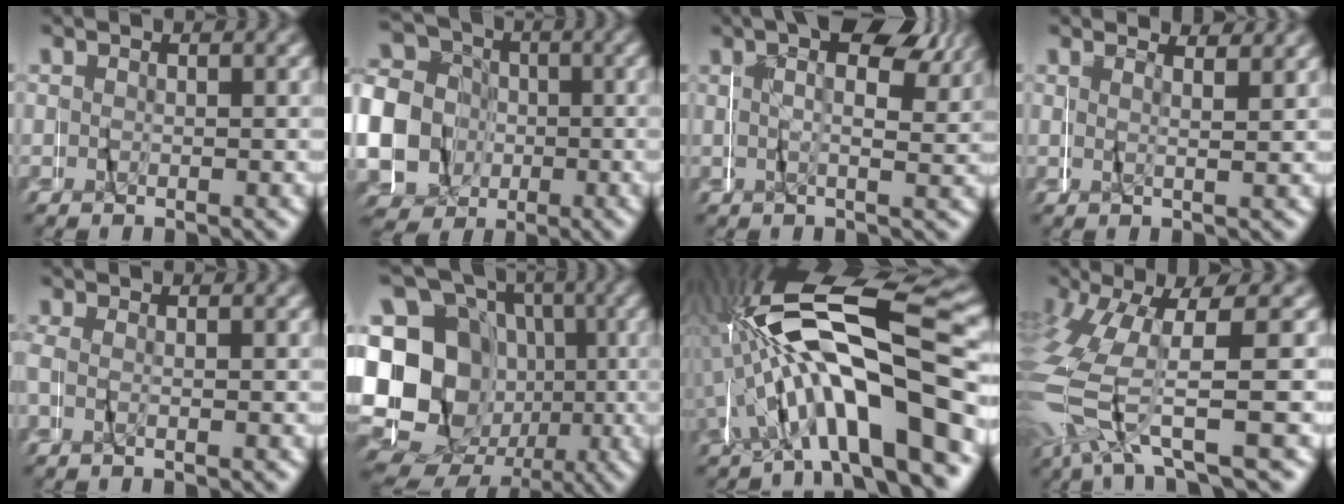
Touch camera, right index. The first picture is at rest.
{"total": 16.0, "force": [-1.4, 15.0, 5.5], "torque": [-0.145, -0.041, -0.031]}
{"total": 5.8, "force": [3.1, 1.7, 4.5], "torque": [-0.057, 0.022, 0.035]}
{"total": 1.6, "force": [1.0, -1.1, 0.6], "torque": [-0.021, 0.003, 0.017]}
{"total": 1.1, "force": [-1.0, 0.0, 0.5], "torque": [-0.019, 0.002, -0.019]}
{"total": 17.5, "force": [-1.7, 15.2, 8.7], "torque": [-0.179, -0.045, -0.028]}
{"total": 12.4, "force": [-0.1, 4.9, 11.4], "torque": [-0.219, 0.007, 0.003]}
{"total": 7.2, "force": [-1.5, 3.5, 6.0], "torque": [-0.160, -0.012, -0.019]}